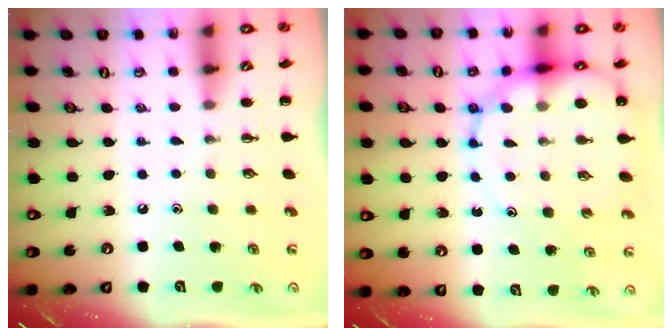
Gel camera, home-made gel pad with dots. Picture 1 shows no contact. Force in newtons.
{"total": 13.6, "press": 13.2, "slide": 3.1}